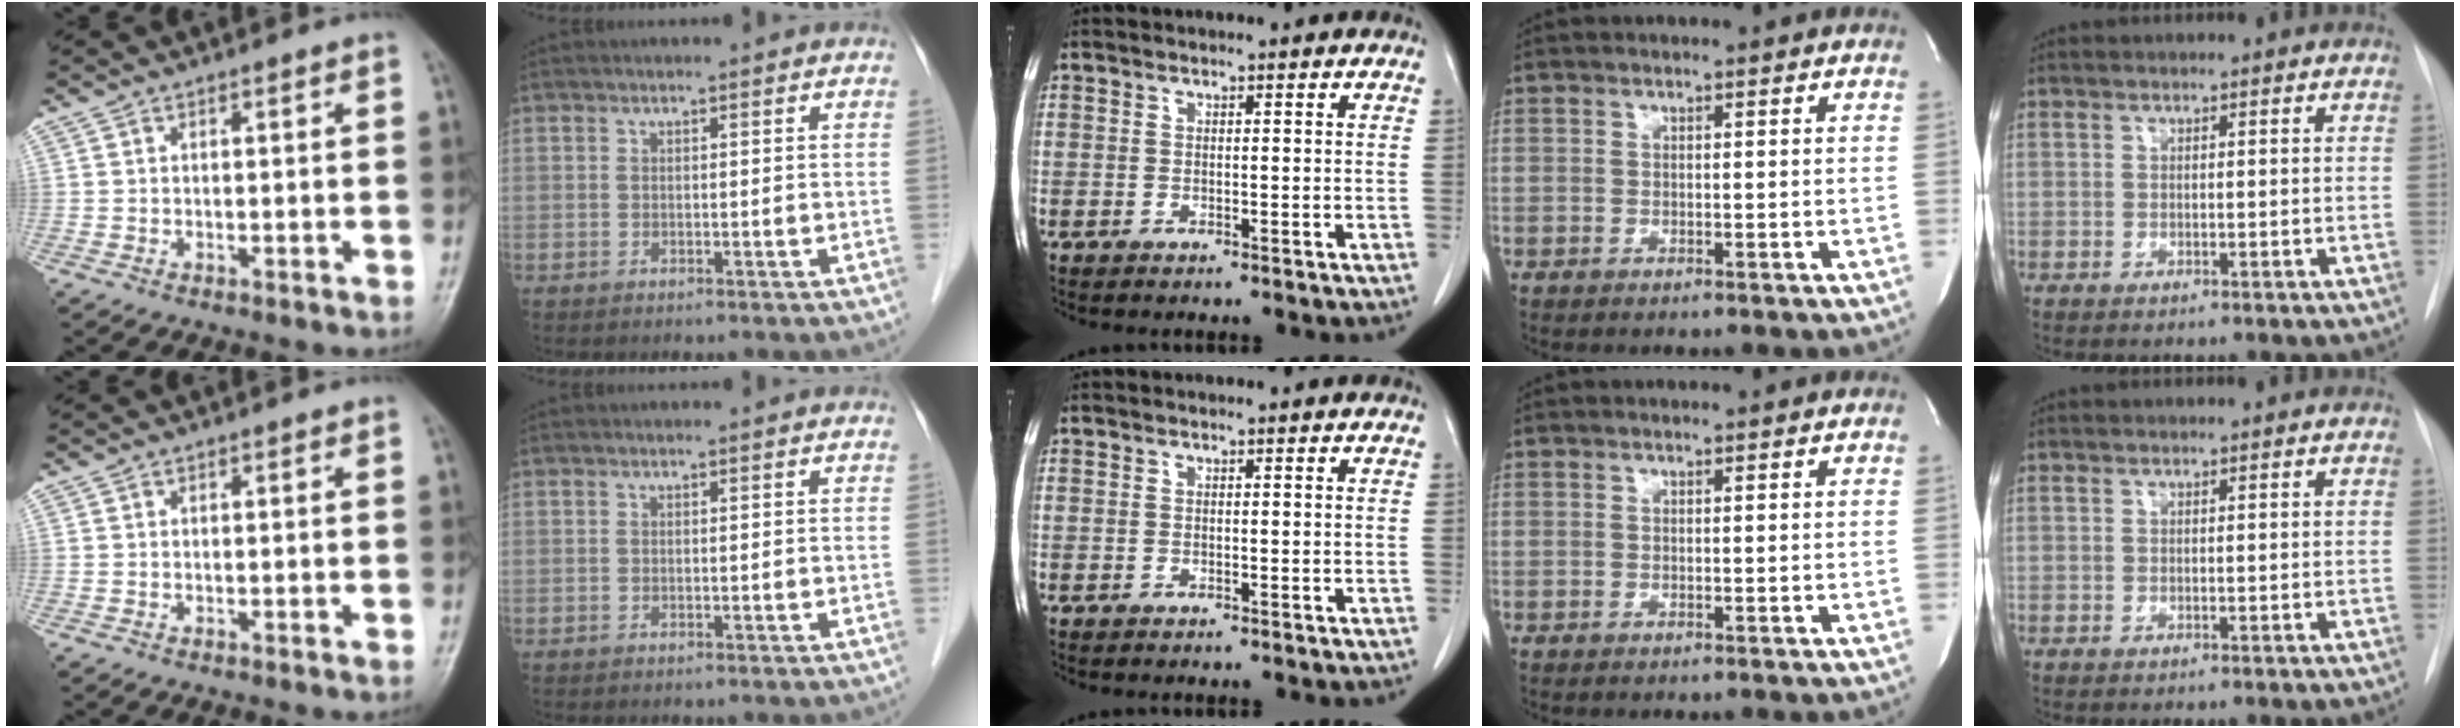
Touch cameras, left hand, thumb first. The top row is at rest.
{}